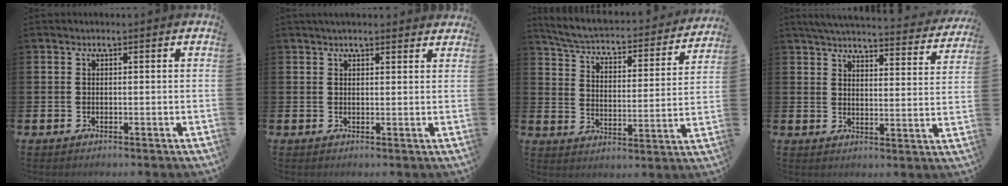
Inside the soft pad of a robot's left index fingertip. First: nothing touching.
{"total": 1.9, "force": [1.9, 0.3, 0.4], "torque": [-0.007, -0.003, 0.033]}
{"total": 4.6, "force": [4.3, 0.8, 1.5], "torque": [-0.052, -0.040, 0.063]}
{"total": 5.1, "force": [5.0, 0.5, 1.1], "torque": [-0.035, -0.039, 0.082]}